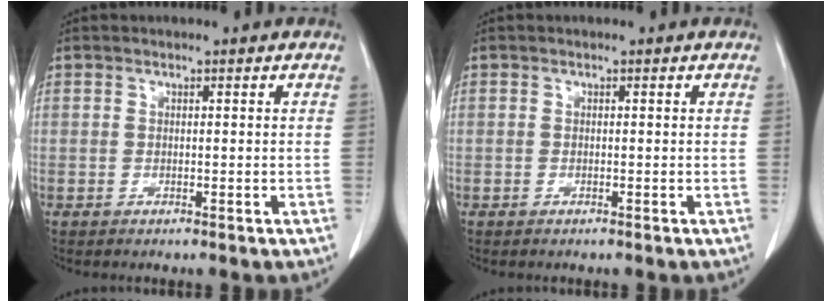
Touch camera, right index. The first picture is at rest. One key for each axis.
{"total": 0.0}